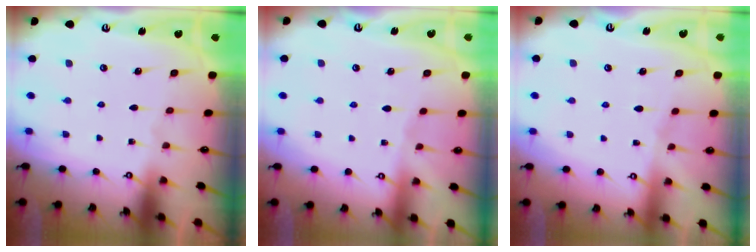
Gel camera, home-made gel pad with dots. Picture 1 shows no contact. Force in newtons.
{"total": 2.4, "press": 2.3, "slide": 0.5}
{"total": 2.9, "press": 2.9, "slide": 0.5}